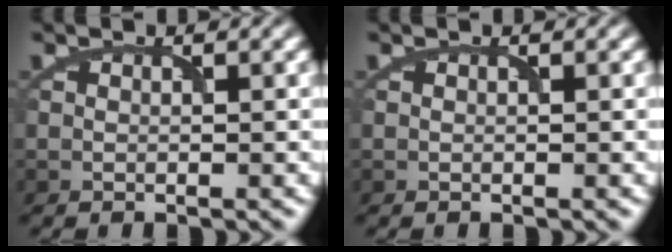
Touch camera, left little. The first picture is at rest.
{"total": 0.0}